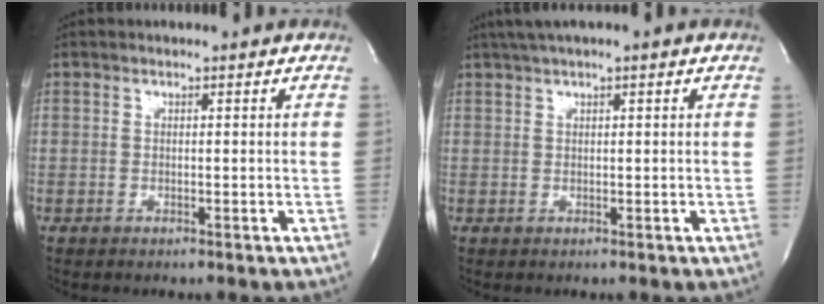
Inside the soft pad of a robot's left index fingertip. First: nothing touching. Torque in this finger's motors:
{"motor_torque": [-0.14, -0.64, 0.47, 0.11]}